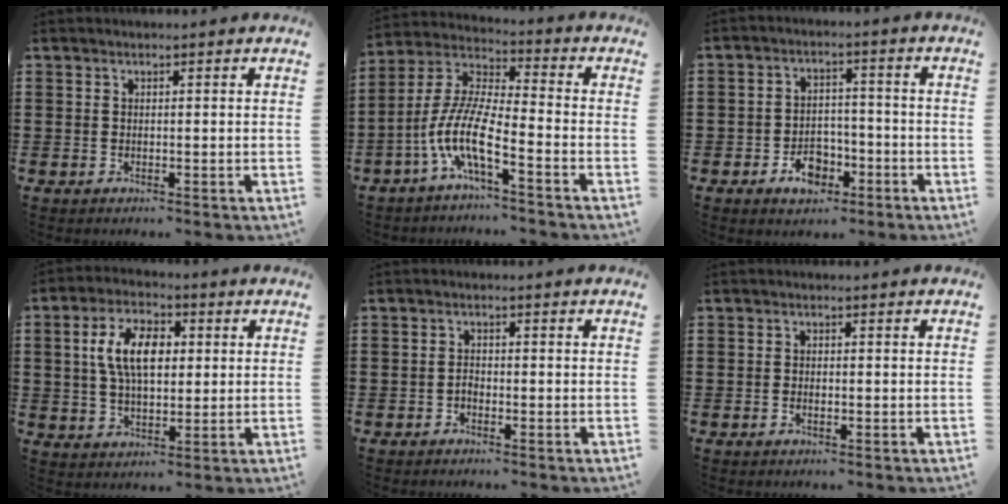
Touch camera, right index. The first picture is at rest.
{"total": 9.1, "force": [-5.3, 1.6, 7.2], "torque": [-0.187, -0.024, -0.113]}
{"total": 5.2, "force": [-3.0, 3.4, 2.6], "torque": [-0.035, 0.009, -0.055]}
{"total": 8.6, "force": [1.5, 4.6, 7.1], "torque": [-0.154, 0.014, 0.023]}
{"total": 1.3, "force": [-0.7, 0.7, 0.8], "torque": [-0.018, -0.001, -0.014]}
{"total": 0.9, "force": [-0.4, 0.5, 0.7], "torque": [-0.014, -0.002, -0.006]}